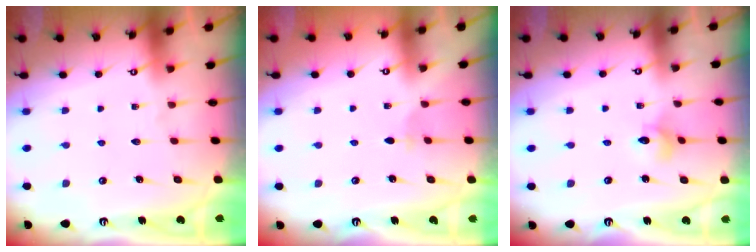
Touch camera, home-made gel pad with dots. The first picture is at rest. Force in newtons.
{"total": 2.2, "press": 2.1, "slide": 0.5}
{"total": 3.9, "press": 3.9, "slide": 0.3}